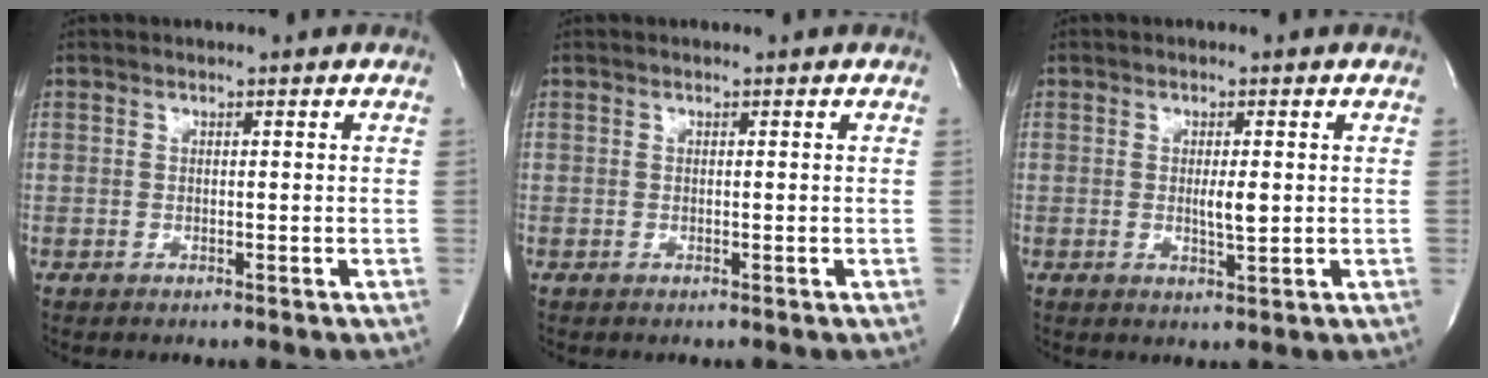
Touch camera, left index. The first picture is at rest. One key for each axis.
{"total": 0.0}
{"total": 2.7, "fx": 0.1, "fy": 0.4, "fz": 2.7, "tx": -0.048, "ty": -0.005, "tz": 0.002}